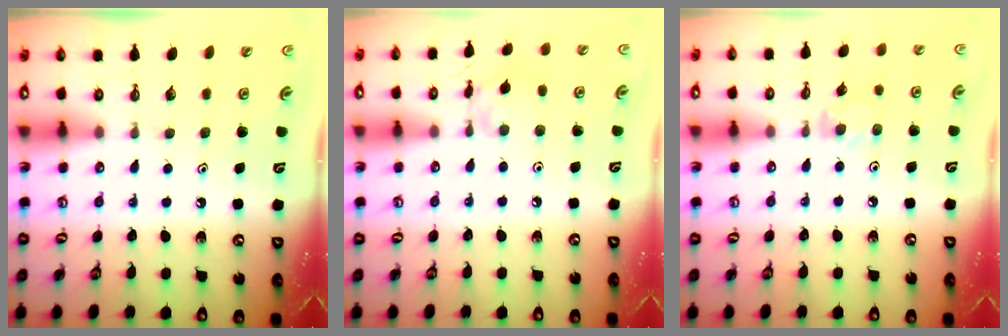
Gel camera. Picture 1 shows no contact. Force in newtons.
{"total": 7.0, "press": 6.9, "slide": 0.4}
{"total": 4.6, "press": 4.5, "slide": 0.6}